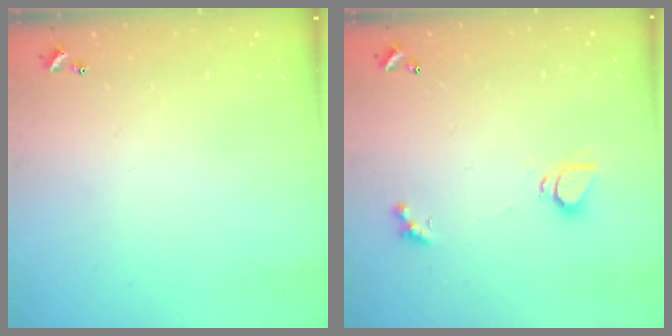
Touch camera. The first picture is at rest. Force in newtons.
{"total": 1.6, "press": 1.6, "slide": 0.2}